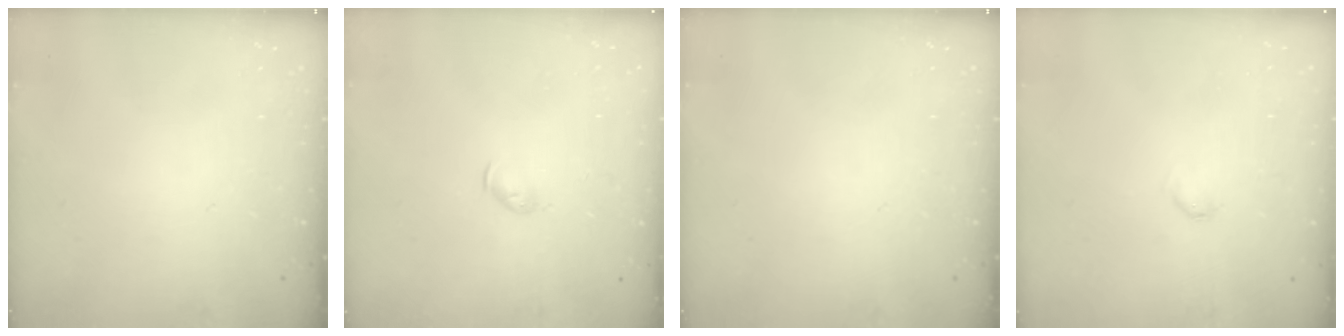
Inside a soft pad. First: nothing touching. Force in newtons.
{"total": 4.0, "press": 3.9, "slide": 0.8}
{"total": 0.0}
{"total": 2.7, "press": 2.7, "slide": 0.4}